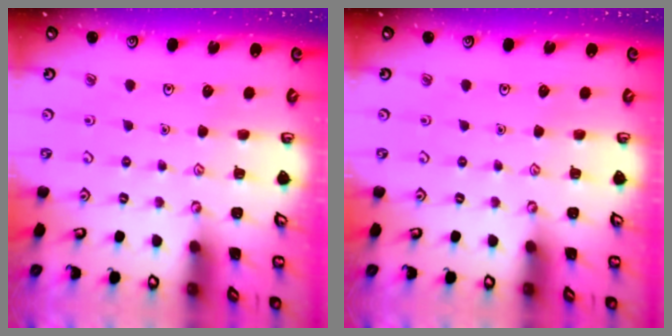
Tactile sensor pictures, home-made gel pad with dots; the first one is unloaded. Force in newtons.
{"total": 0.0}